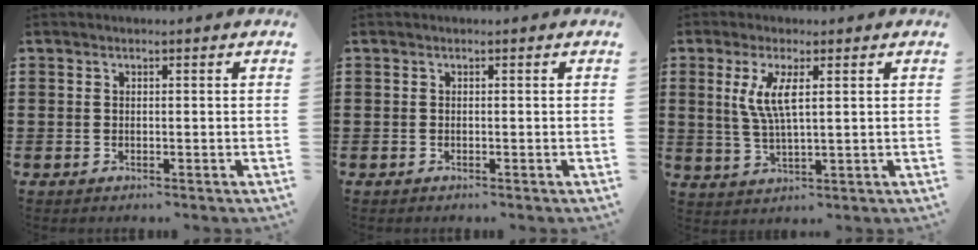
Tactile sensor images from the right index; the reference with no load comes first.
{"total": 0.0}
{"total": 5.5, "force": [1.7, 1.1, 5.1], "torque": [-0.112, -0.002, 0.026]}